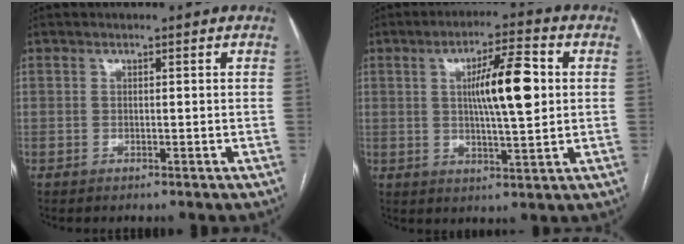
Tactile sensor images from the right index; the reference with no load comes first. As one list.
[{"total": 10.4, "force": [1.8, 1.6, 10.1], "torque": [-0.168, 0.010, 0.031]}]